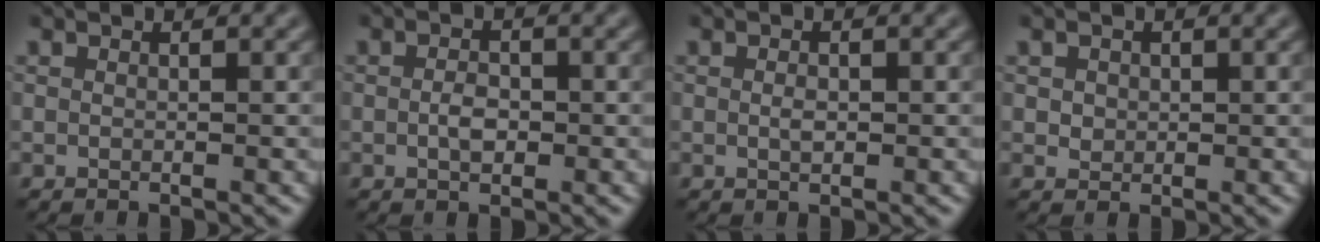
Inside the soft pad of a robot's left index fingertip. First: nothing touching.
{"total": 1.6, "force": [-0.5, 0.9, 1.2], "torque": [-0.030, -0.002, -0.009]}
{"total": 0.8, "force": [-0.2, 0.4, 0.7], "torque": [-0.022, -0.004, -0.003]}
{"total": 1.0, "force": [0.2, 1.0, 0.2], "torque": [-0.008, -0.004, 0.008]}